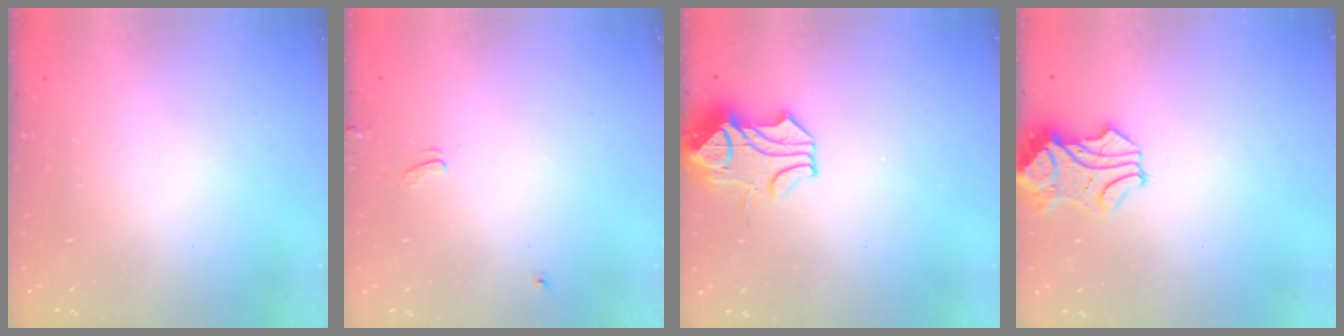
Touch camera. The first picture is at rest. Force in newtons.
{"total": 0.0}
{"total": 1.4, "press": 0.3, "slide": 1.4}
{"total": 0.9, "press": 0.7, "slide": 0.7}